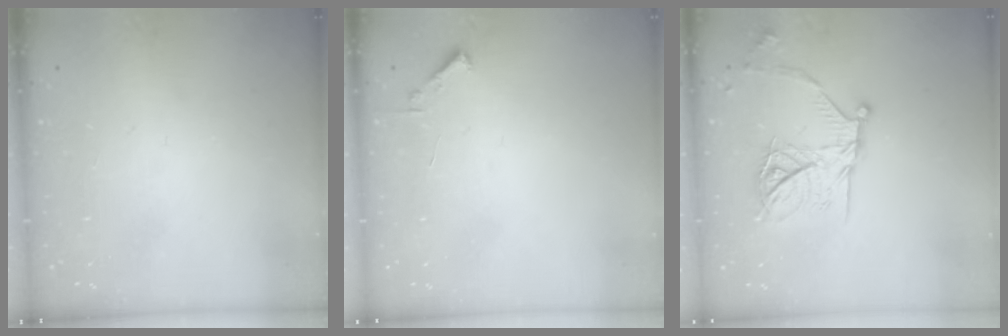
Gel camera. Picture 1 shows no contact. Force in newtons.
{"total": 1.7, "press": 1.7, "slide": 0.2}
{"total": 18.2, "press": 18.2, "slide": 1.2}